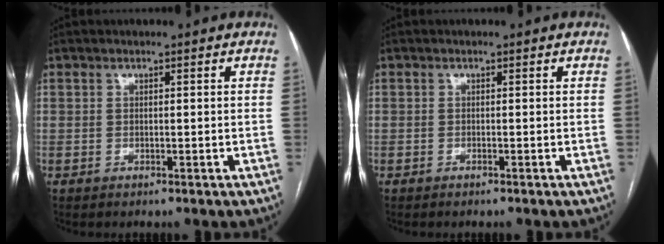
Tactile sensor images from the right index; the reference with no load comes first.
{"total": 0.0}